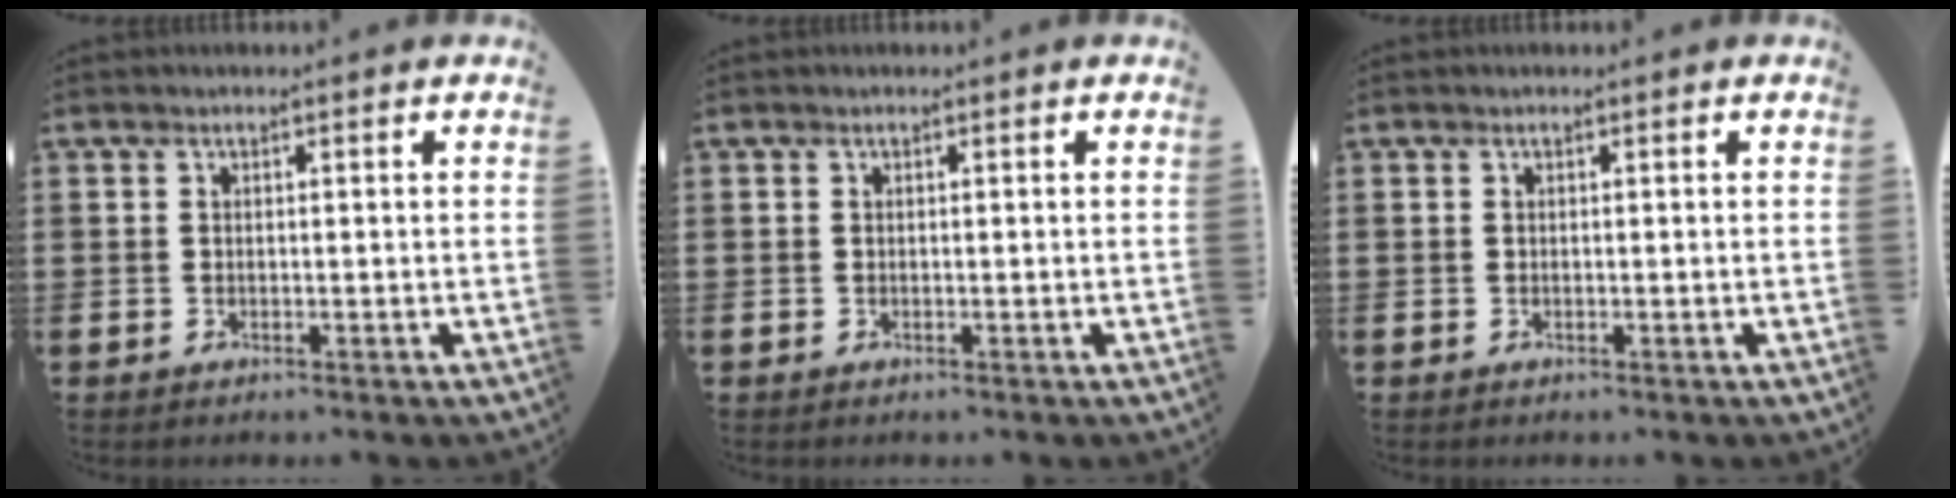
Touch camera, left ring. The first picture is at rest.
{"total": 0.0}
{"total": 0.0}